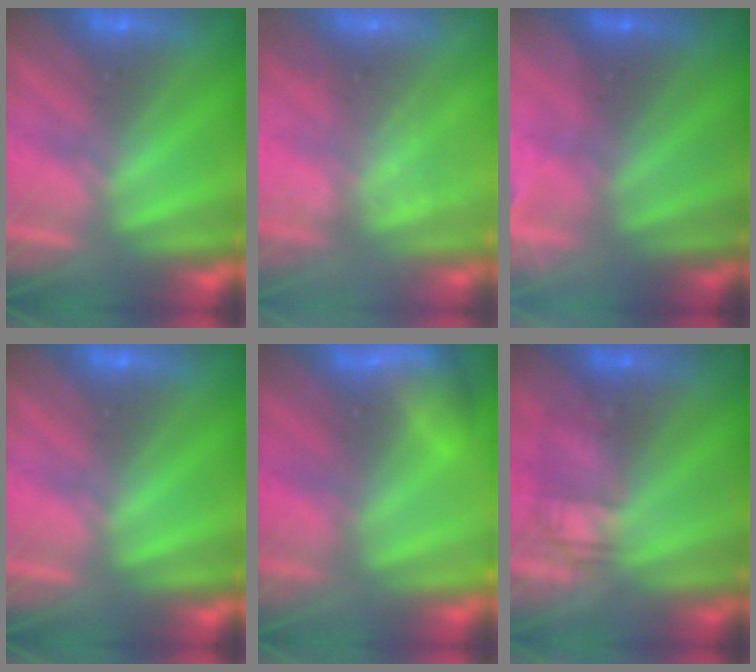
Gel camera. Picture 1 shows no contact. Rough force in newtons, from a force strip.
{"total": 2.3}
{"total": 2.9}
{"total": 0.0}
{"total": 5.1}
{"total": 2.2}